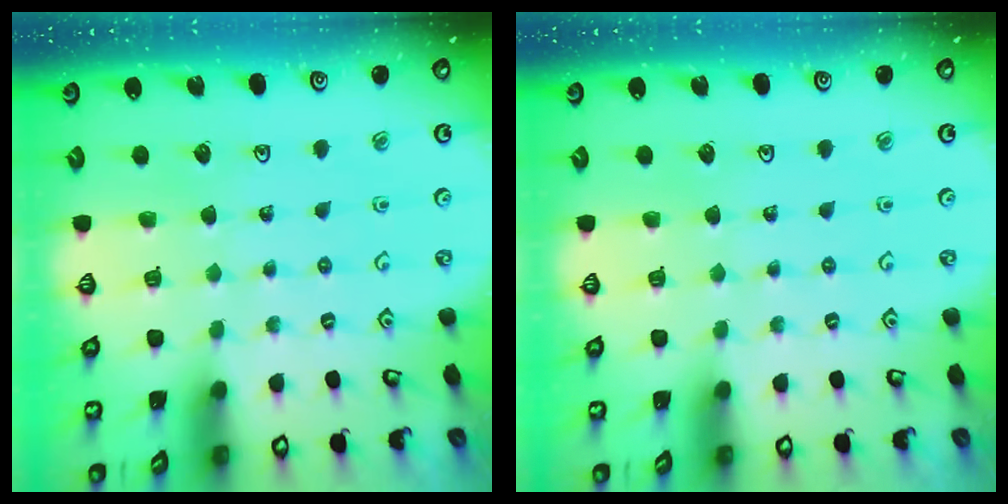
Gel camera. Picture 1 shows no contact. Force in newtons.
{"total": 0.0}